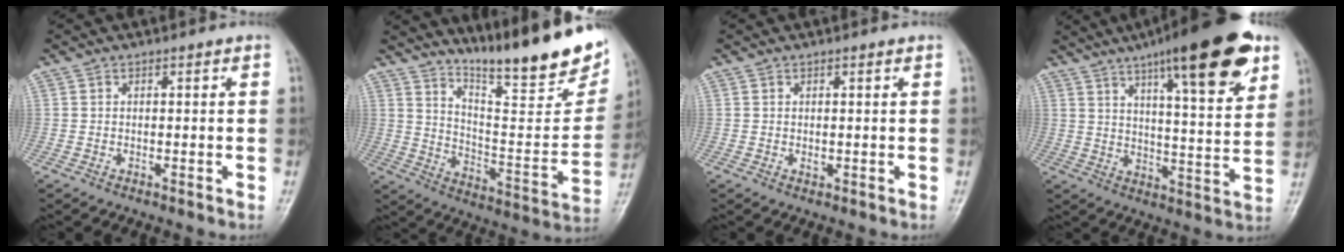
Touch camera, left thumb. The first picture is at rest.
{"total": 22.1, "force": [16.9, 3.9, 13.8], "torque": [-0.180, -0.108, 0.261]}
{"total": 0.9, "force": [0.3, 0.5, 0.7], "torque": [-0.010, -0.003, 0.007]}
{"total": 21.8, "force": [12.6, 5.2, 17.0], "torque": [-0.228, -0.036, 0.186]}